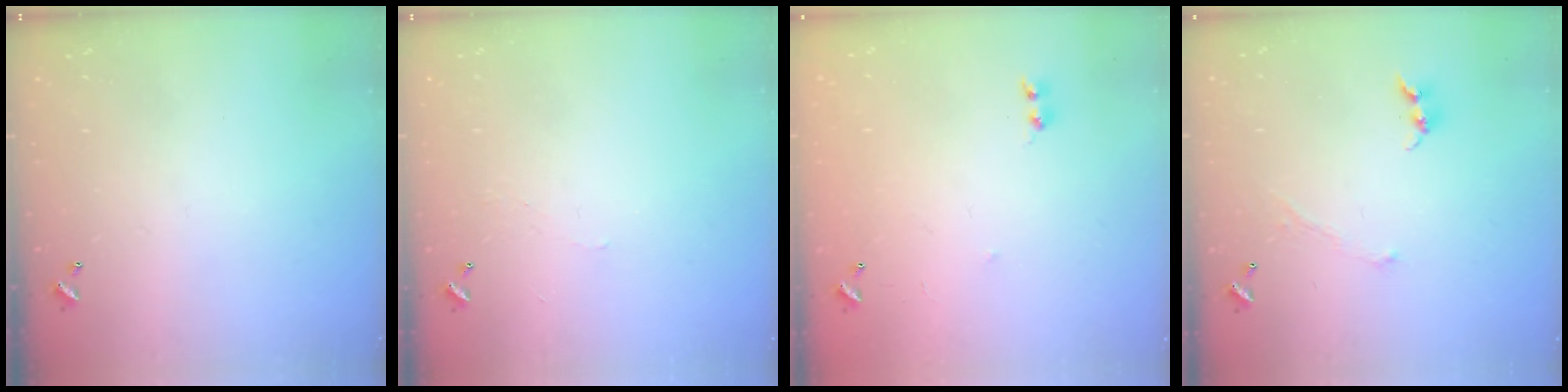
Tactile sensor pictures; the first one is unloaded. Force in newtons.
{"total": 2.1, "press": 2.1, "slide": 0.6}
{"total": 6.4, "press": 6.3, "slide": 0.6}
{"total": 0.8, "press": 0.7, "slide": 0.3}